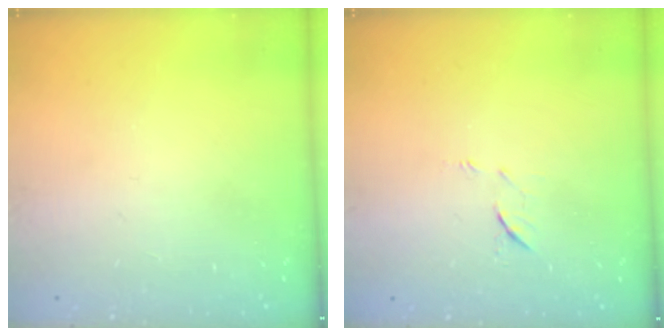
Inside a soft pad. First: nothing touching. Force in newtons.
{"total": 6.7, "press": 6.6, "slide": 1.1}